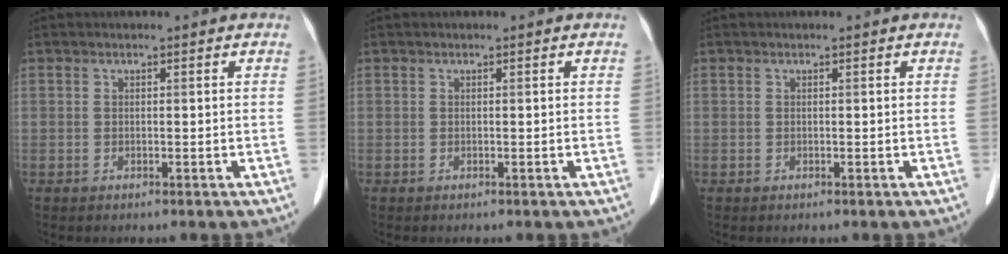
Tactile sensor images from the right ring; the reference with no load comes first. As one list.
[{"total": 0.0}, {"total": 0.0}]